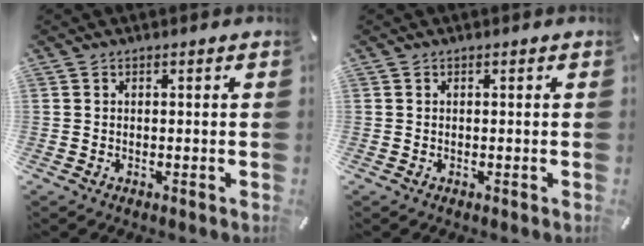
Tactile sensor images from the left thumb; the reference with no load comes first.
{"total": 0.0}